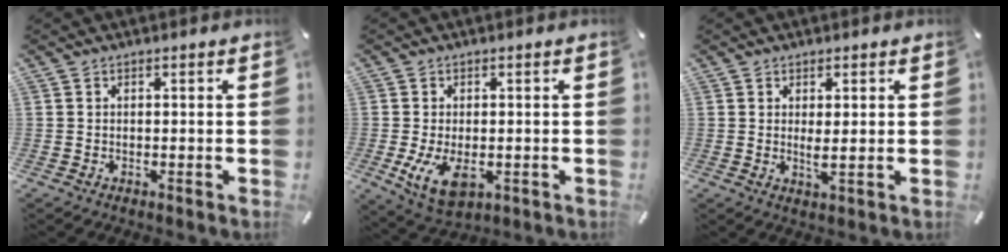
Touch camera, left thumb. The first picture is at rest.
{"total": 7.2, "force": [-1.3, 4.2, 5.7], "torque": [-0.118, -0.011, -0.025]}
{"total": 2.6, "force": [0.7, 0.4, 2.5], "torque": [-0.049, -0.005, 0.012]}